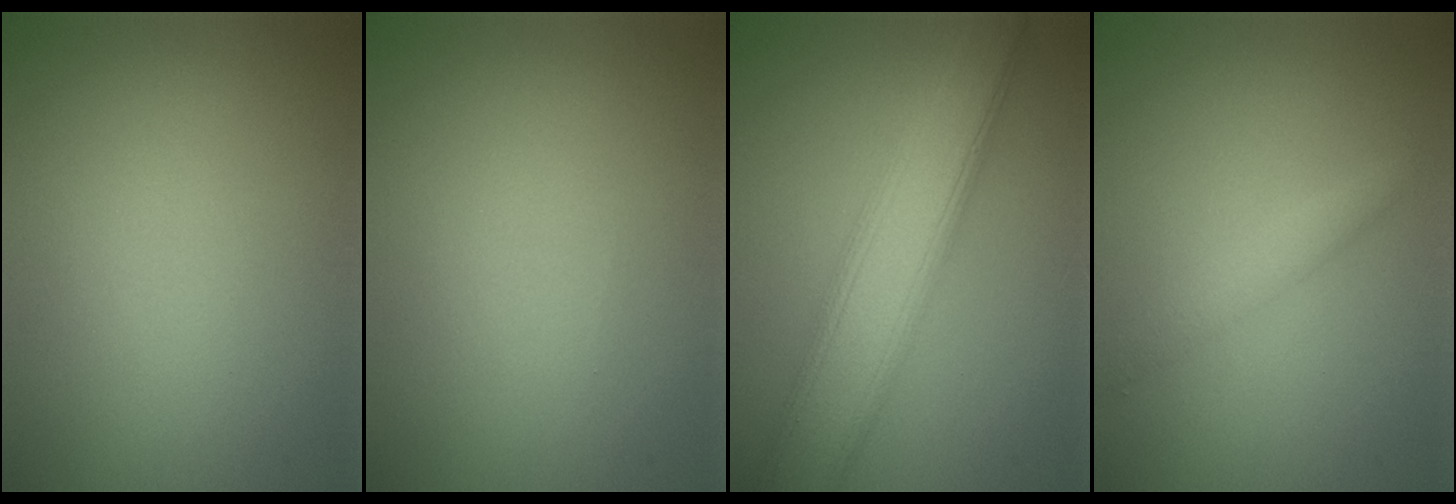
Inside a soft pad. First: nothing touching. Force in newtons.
{"total": 0.0}
{"total": 7.9, "press": 7.9, "slide": 0.2}
{"total": 1.7, "press": 1.7, "slide": 0.1}